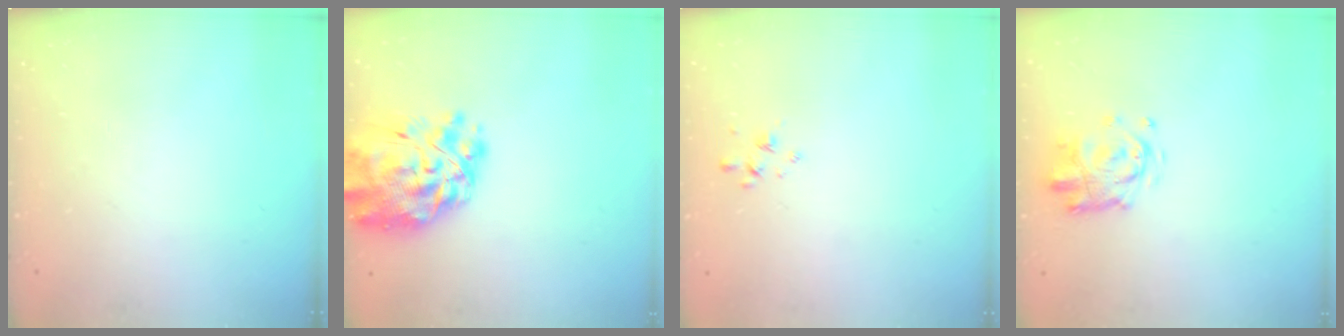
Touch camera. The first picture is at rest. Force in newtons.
{"total": 17.1, "press": 16.2, "slide": 5.6}
{"total": 2.7, "press": 2.5, "slide": 0.9}
{"total": 3.5, "press": 3.5, "slide": 0.6}